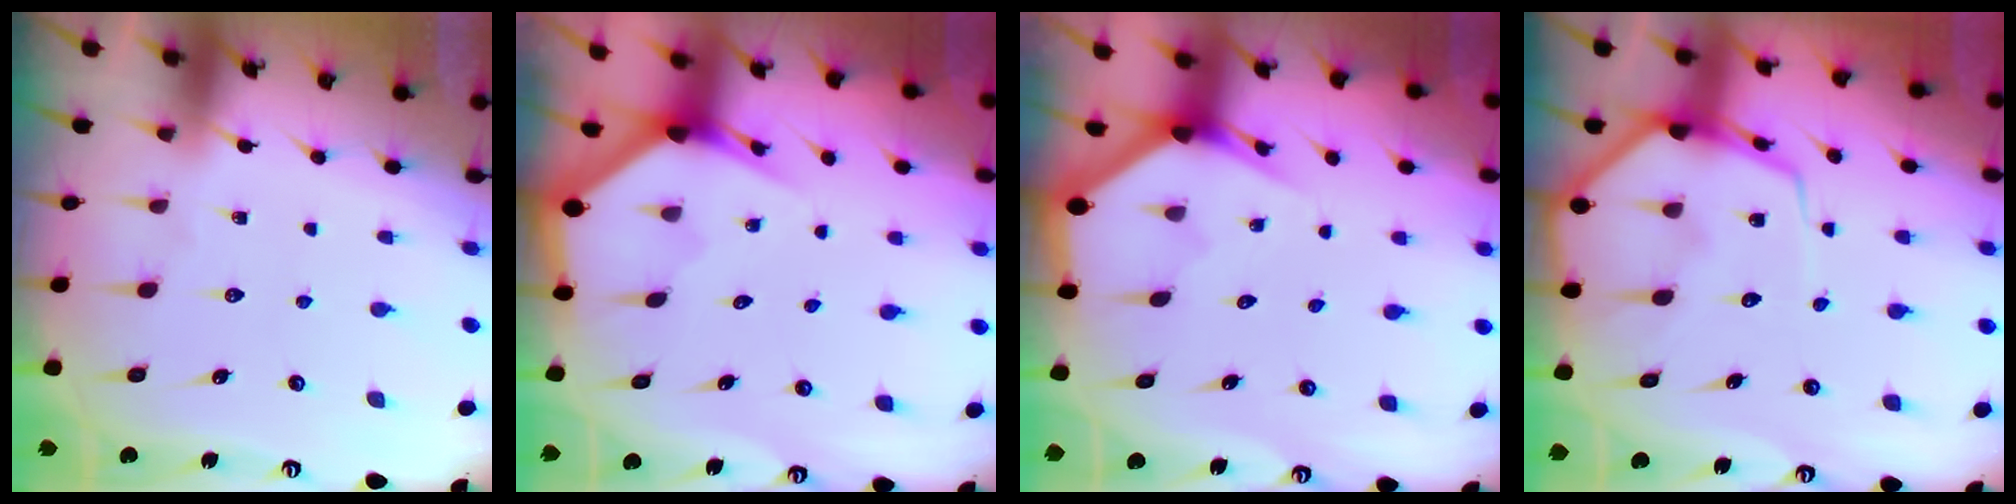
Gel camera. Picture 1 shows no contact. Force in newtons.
{"total": 2.7, "press": 2.7, "slide": 0.1}
{"total": 2.7, "press": 2.7, "slide": 0.1}
{"total": 8.7, "press": 8.6, "slide": 1.0}